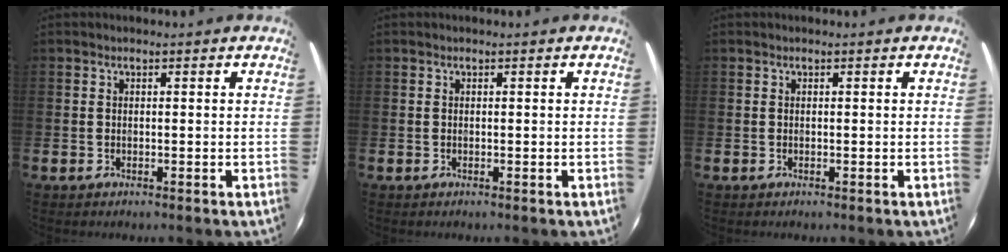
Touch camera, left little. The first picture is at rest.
{"total": 0.0}
{"total": 0.0}